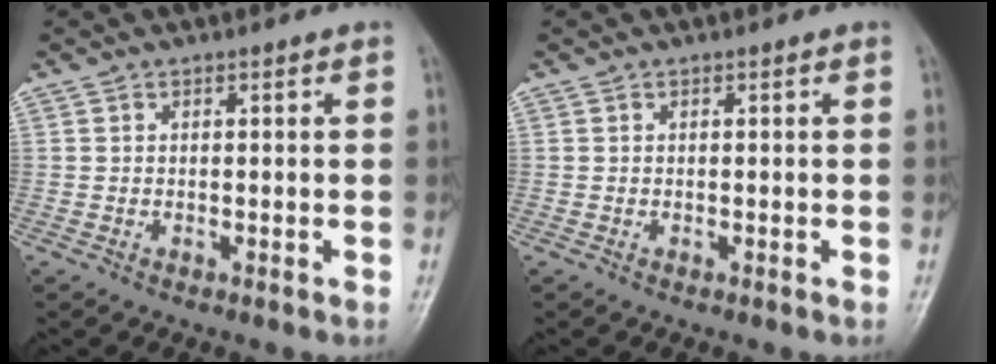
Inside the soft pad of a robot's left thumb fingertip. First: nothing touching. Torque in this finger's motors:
{"motor_torque": [0.04, 0.07, 0.00, 0.00, 0.00]}